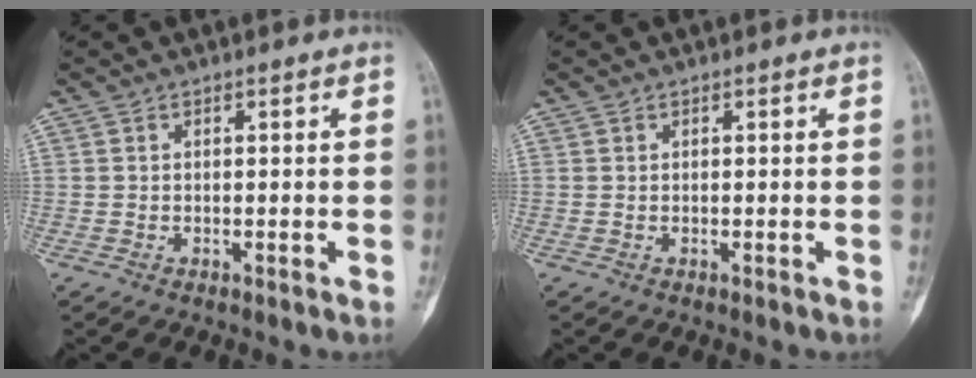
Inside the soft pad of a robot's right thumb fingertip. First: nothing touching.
{"total": 0.0}